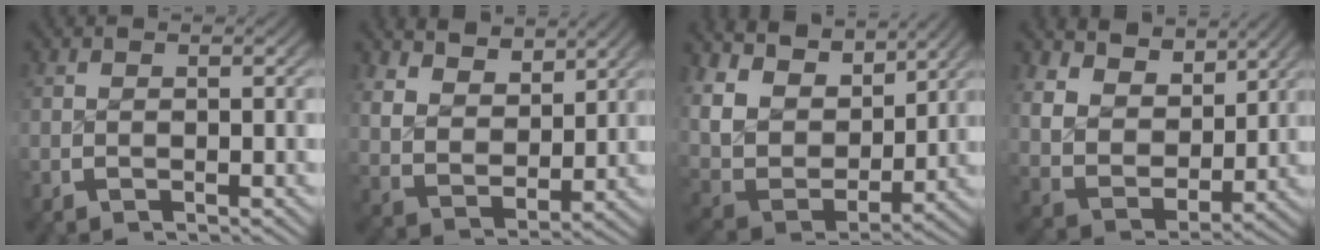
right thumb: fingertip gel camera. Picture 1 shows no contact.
{"total": 6.5, "force": [2.6, 4.5, 4.0], "torque": [-0.087, -0.028, 0.060]}
{"total": 12.1, "force": [3.2, 8.4, 8.0], "torque": [-0.192, -0.026, 0.061]}
{"total": 9.3, "force": [2.5, 6.9, 5.8], "torque": [-0.137, -0.034, 0.052]}